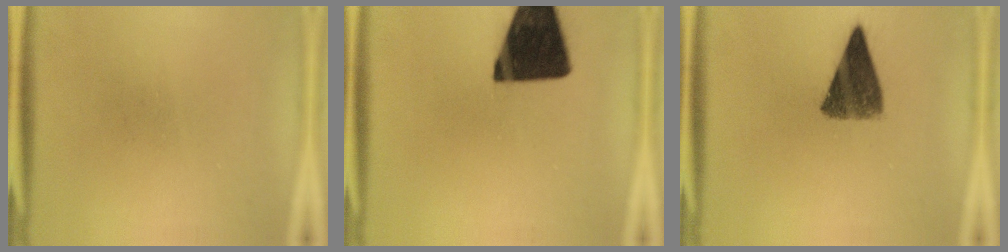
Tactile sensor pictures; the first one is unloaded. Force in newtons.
{"total": 18.3}
{"total": 9.1}